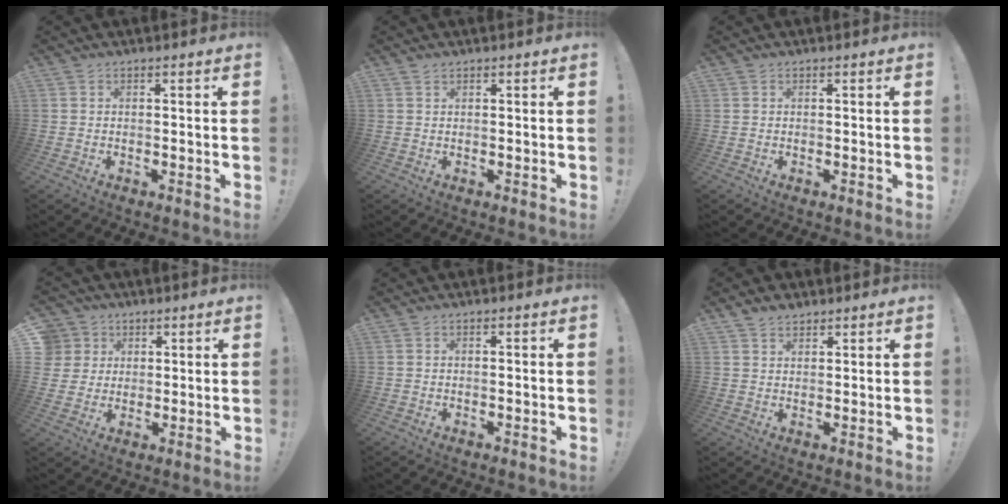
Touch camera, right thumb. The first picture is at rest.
{"total": 0.7, "force": [0.6, 0.2, 0.3], "torque": [-0.004, 0.000, 0.012]}
{"total": 0.0}
{"total": 7.3, "force": [2.5, 6.7, 1.2], "torque": [-0.027, -0.018, 0.052]}
{"total": 0.0}
{"total": 3.3, "force": [2.7, 1.7, 0.9], "torque": [-0.014, -0.014, 0.050]}